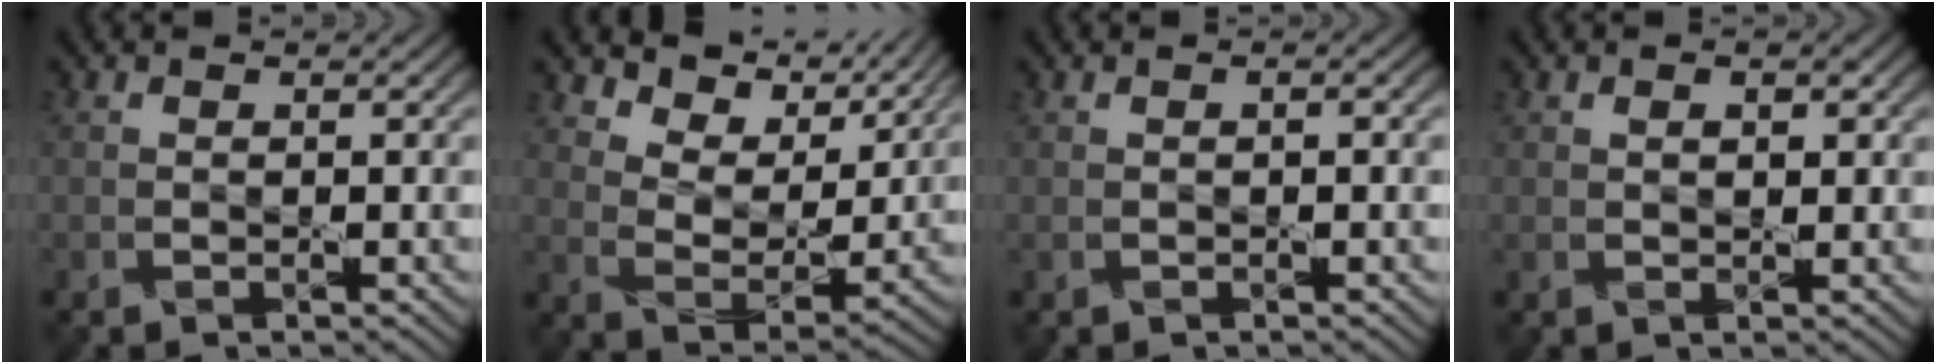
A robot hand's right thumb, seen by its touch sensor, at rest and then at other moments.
{"total": 8.9, "force": [6.7, 4.1, 4.1], "torque": [-0.093, -0.009, 0.111]}
{"total": 0.8, "force": [0.0, 0.2, 0.8], "torque": [-0.016, 0.003, 0.001]}
{"total": 1.9, "force": [0.7, 0.9, 1.5], "torque": [-0.024, -0.005, 0.016]}